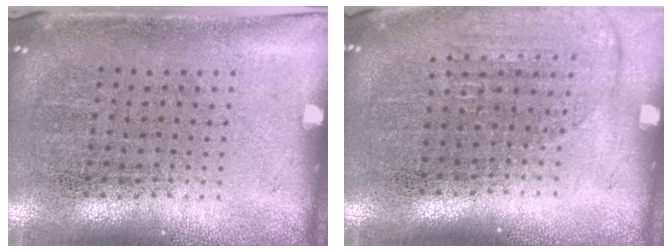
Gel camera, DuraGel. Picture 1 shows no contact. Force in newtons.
{"total": 1.4, "press": 1.2, "slide": 0.6}